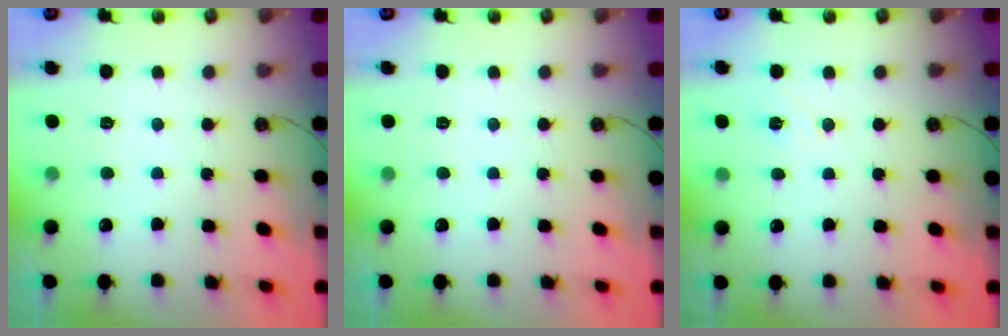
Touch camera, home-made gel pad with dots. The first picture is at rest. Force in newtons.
{"total": 0.0}
{"total": 6.1, "press": 4.9, "slide": 3.6}